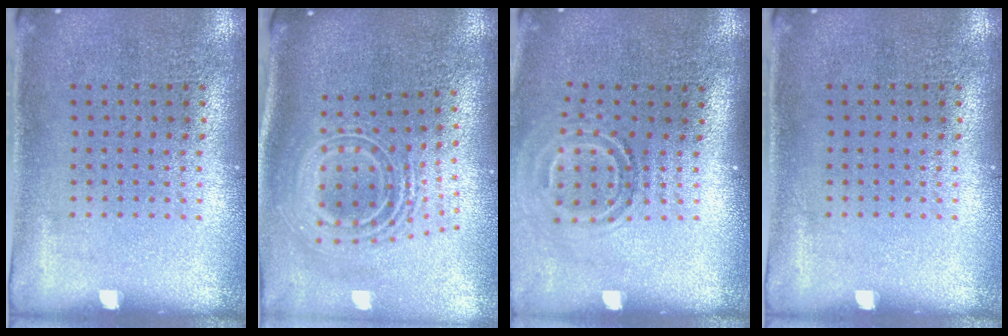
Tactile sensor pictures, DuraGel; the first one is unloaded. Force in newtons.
{"total": 2.7, "press": 1.8, "slide": 1.9}
{"total": 1.8, "press": 1.1, "slide": 1.4}
{"total": 0.0}